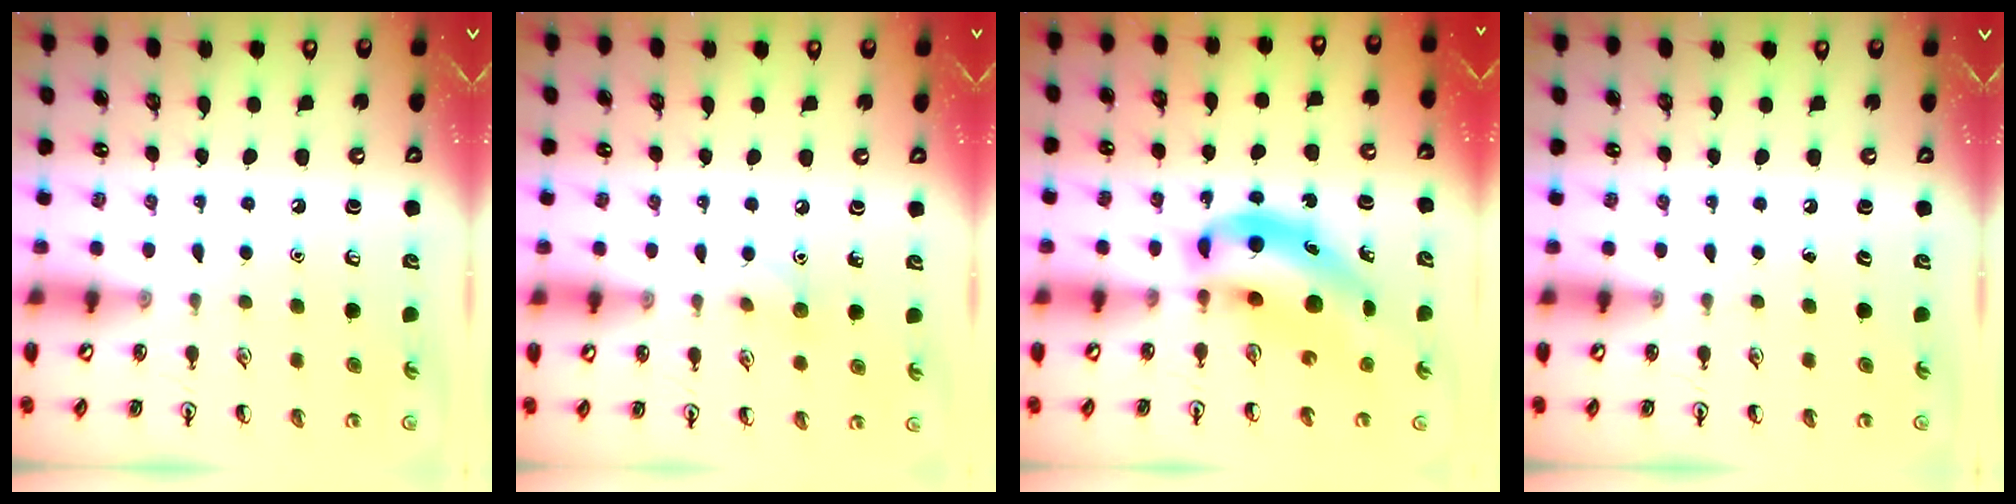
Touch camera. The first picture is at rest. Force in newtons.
{"total": 5.4, "press": 5.1, "slide": 1.8}
{"total": 10.7, "press": 10.2, "slide": 3.0}
{"total": 0.0}